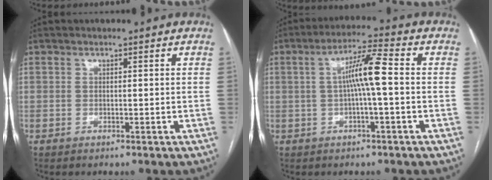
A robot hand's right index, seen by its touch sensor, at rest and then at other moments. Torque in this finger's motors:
{"motor_torque": [1.09, 0.17, 0.23, 0.12]}